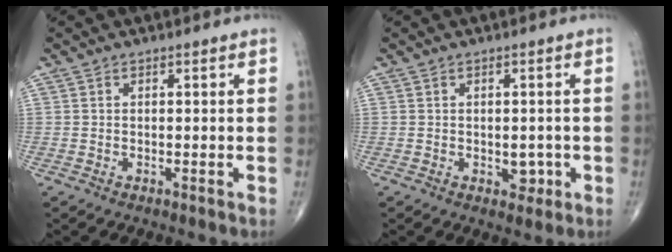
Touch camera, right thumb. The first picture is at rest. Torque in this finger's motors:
{"motor_torque": [2.32, 2.22, 0.99, -0.23, 0.07]}